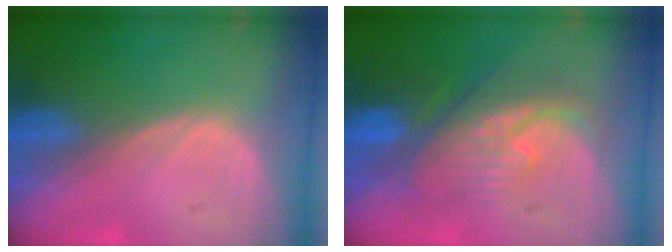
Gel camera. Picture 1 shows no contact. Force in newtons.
{"total": 8.0, "press": 7.8, "slide": 1.9}